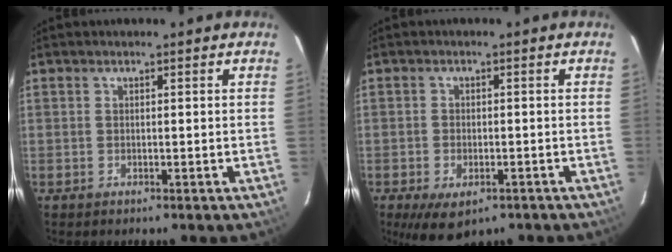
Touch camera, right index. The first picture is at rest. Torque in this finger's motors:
{"motor_torque": [1.07, -0.72, 0.45, 0.10]}